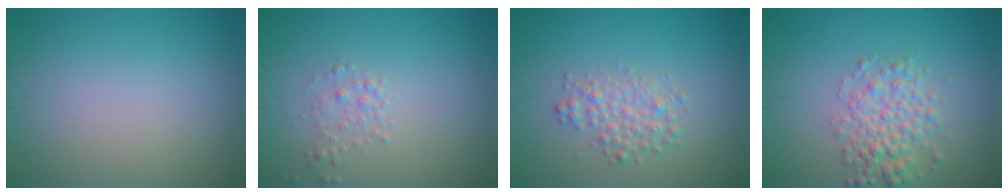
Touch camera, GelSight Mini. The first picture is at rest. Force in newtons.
{"total": 1.3, "press": 1.2, "slide": 0.1}
{"total": 2.5, "press": 2.5, "slide": 0.1}
{"total": 3.7, "press": 3.7, "slide": 0.1}